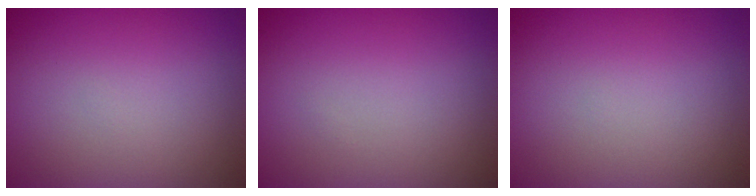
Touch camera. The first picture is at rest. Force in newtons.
{"total": 0.0}
{"total": 0.0}